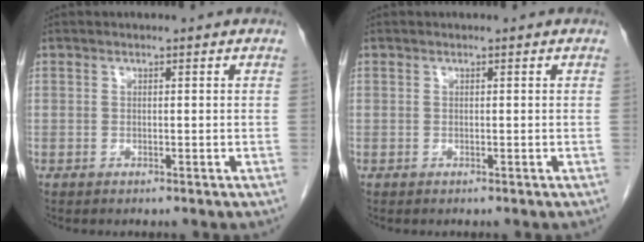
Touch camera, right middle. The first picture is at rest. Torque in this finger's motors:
{"motor_torque": [0.32, -0.11, -0.04, -0.01]}